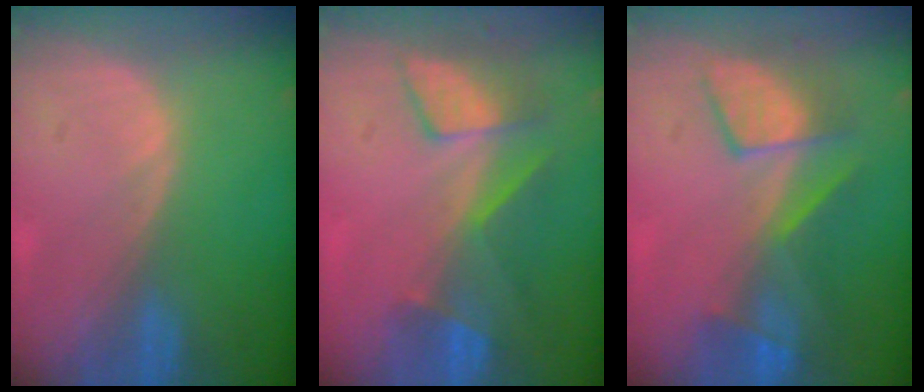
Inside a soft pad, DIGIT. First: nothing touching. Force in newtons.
{"total": 8.6, "press": 7.2, "slide": 4.7}
{"total": 7.8, "press": 7.5, "slide": 1.8}